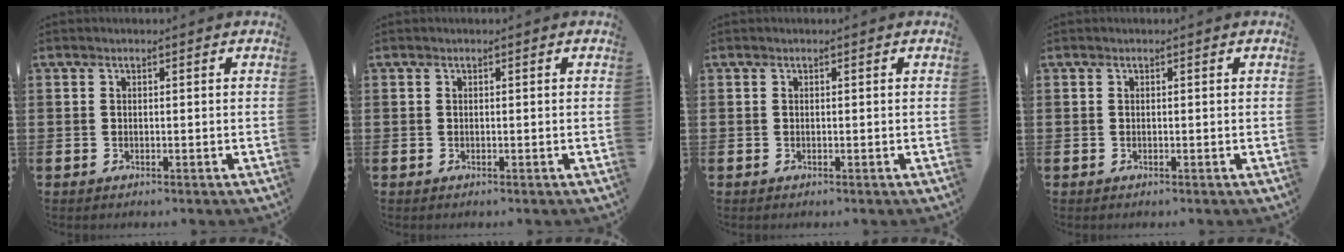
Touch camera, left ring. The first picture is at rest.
{"total": 0.0}
{"total": 0.0}
{"total": 0.0}